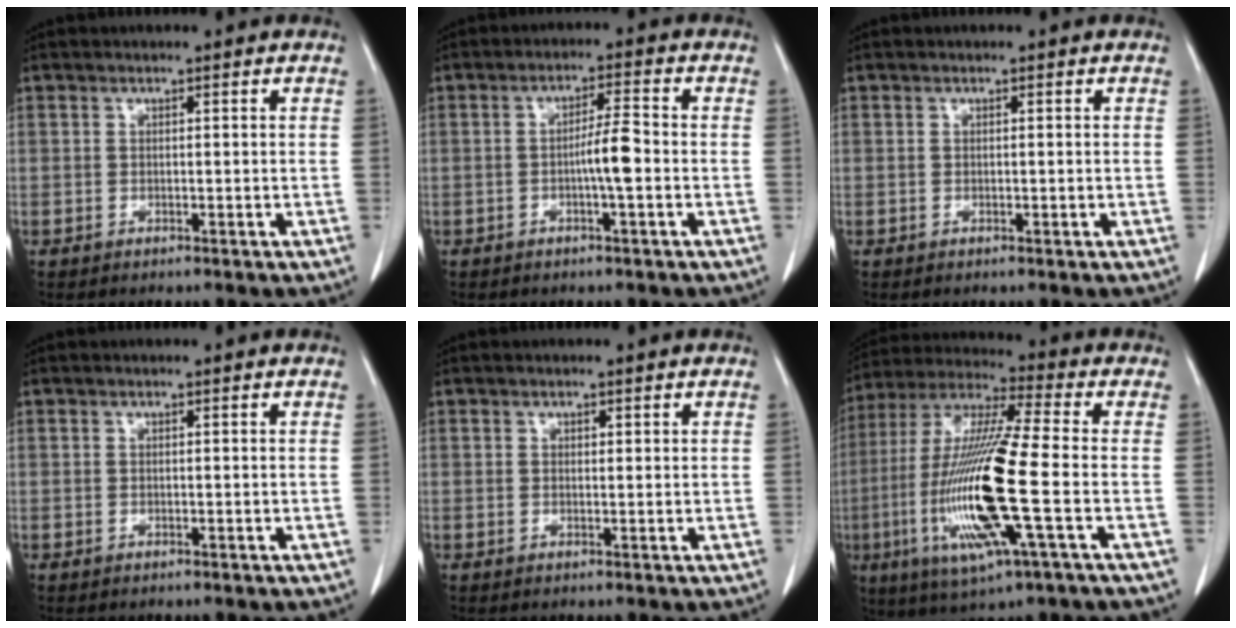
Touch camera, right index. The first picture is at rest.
{"total": 4.4, "force": [-1.0, 0.1, 4.2], "torque": [-0.072, 0.006, -0.018]}
{"total": 0.0}
{"total": 0.0}
{"total": 0.6, "force": [0.4, 0.4, 0.3], "torque": [-0.003, -0.003, 0.006]}
{"total": 18.4, "force": [-4.1, 0.9, 17.9], "torque": [-0.379, -0.015, -0.082]}